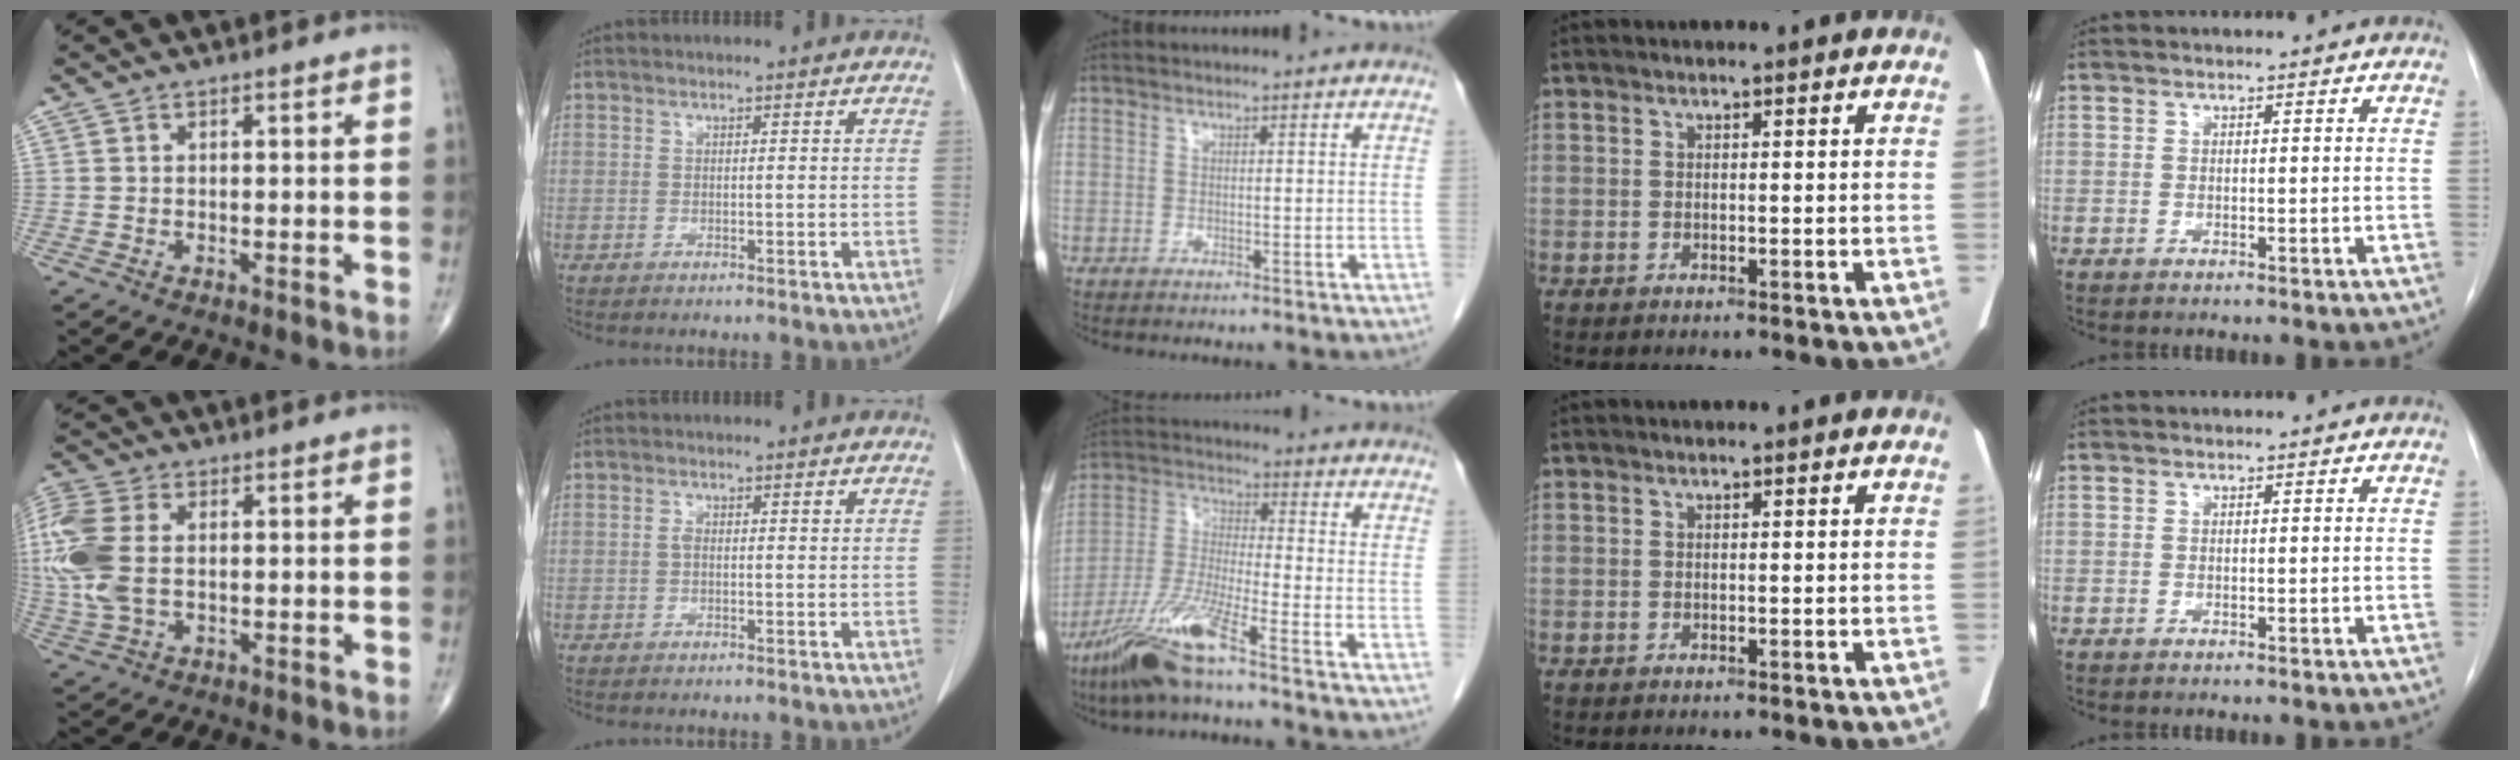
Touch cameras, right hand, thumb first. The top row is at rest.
{"thumb": {"total": 13.1, "force": [0.8, 8.0, 10.3], "torque": [-0.277, 0.009, 0.018]}, "index": {"total": 1.2, "force": [0.2, 0.5, 1.1], "torque": [-0.018, 0.005, 0.005]}, "middle": {"total": 11.0, "force": [-7.5, -0.2, 8.0], "torque": [-0.172, -0.027, -0.151]}}